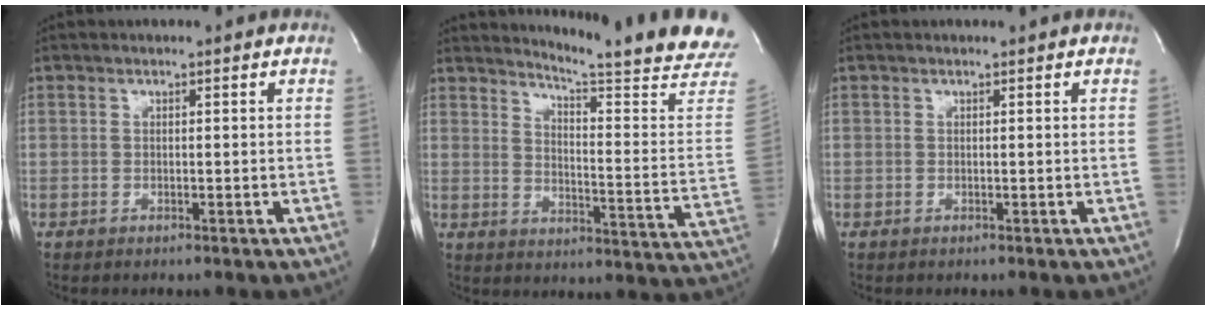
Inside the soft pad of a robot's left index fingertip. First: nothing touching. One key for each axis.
{"total": 18.7, "fx": 17.2, "fy": -1.6, "fz": 7.1, "tx": -0.115, "ty": -0.115, "tz": 0.207}
{"total": 0.0}